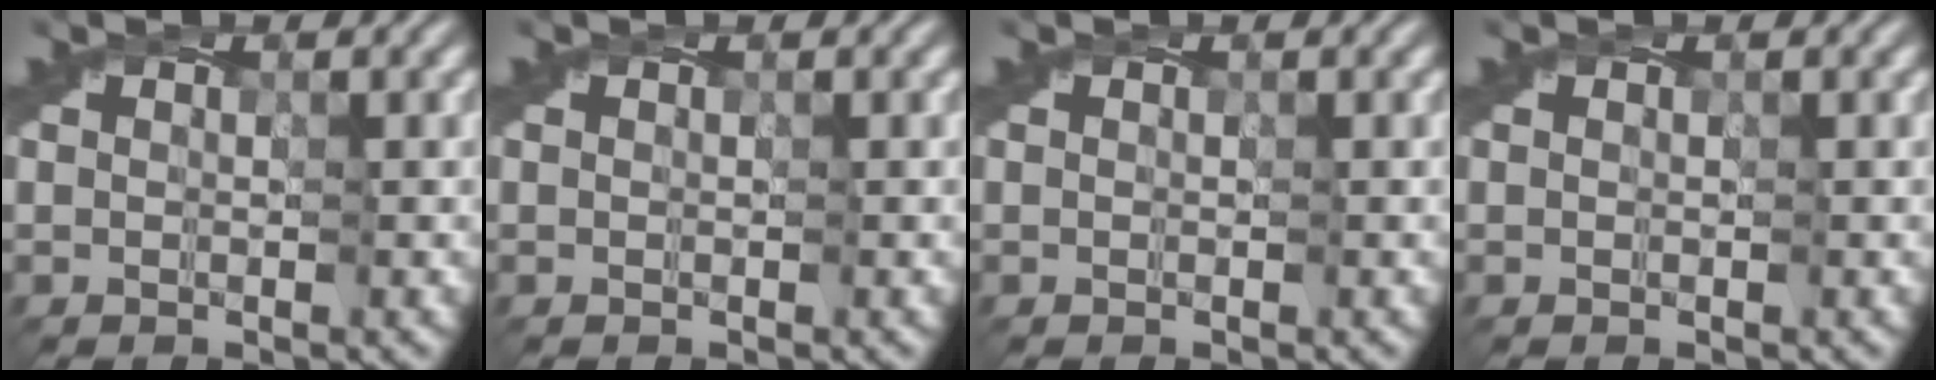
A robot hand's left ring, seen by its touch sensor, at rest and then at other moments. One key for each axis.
{"total": 0.0}
{"total": 0.0}
{"total": 0.0}